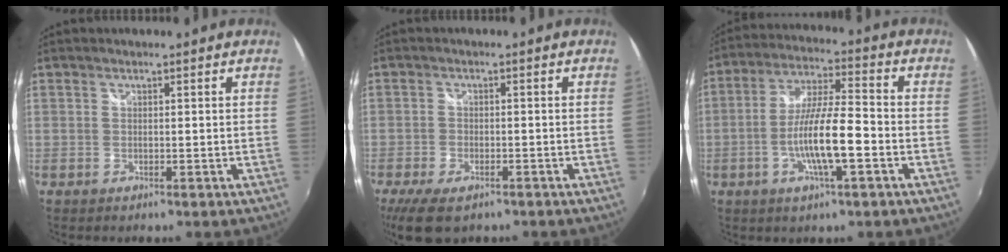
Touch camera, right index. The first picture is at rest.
{"total": 8.0, "force": [-5.5, 3.6, 4.5], "torque": [-0.116, -0.026, -0.094]}
{"total": 11.8, "force": [-3.9, 1.8, 11.0], "torque": [-0.215, -0.004, -0.069]}